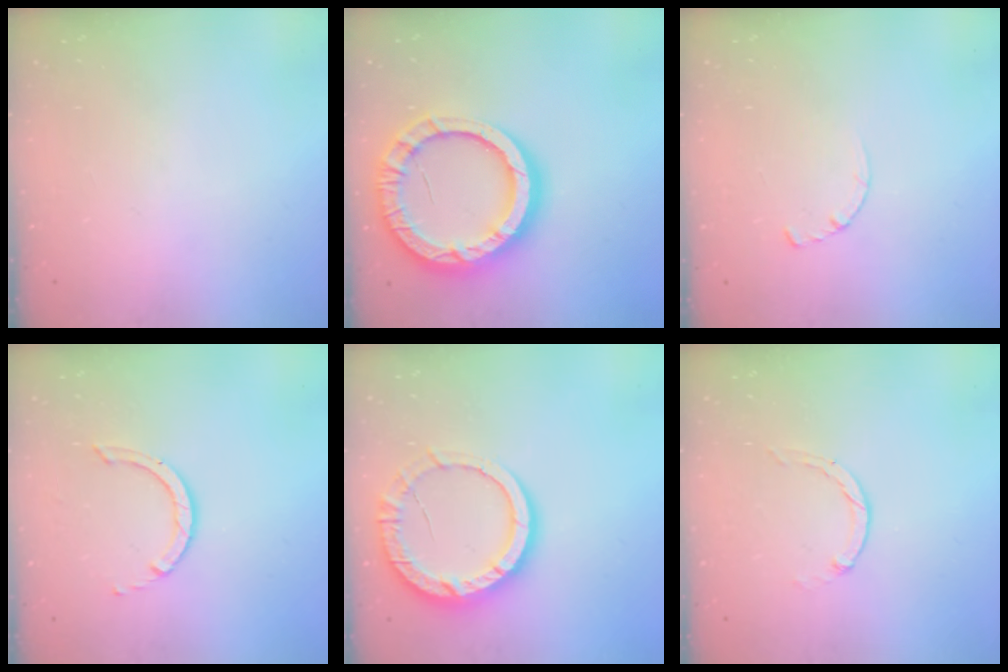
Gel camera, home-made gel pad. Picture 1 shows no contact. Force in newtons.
{"total": 20.3, "press": 20.2, "slide": 2.0}
{"total": 2.8, "press": 2.8, "slide": 0.4}
{"total": 3.5, "press": 3.5, "slide": 0.3}
{"total": 12.0, "press": 11.9, "slide": 1.0}
{"total": 0.8, "press": 0.7, "slide": 0.2}